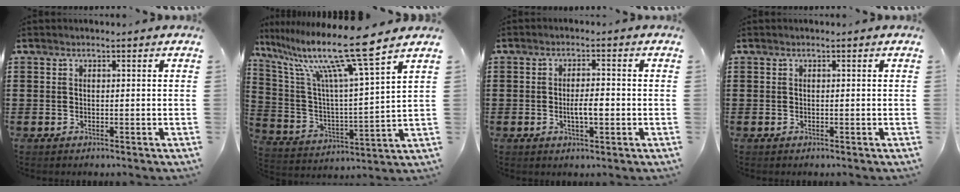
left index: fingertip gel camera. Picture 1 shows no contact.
{"total": 14.7, "force": [10.9, 0.1, 9.9], "torque": [-0.221, -0.069, 0.173]}
{"total": 3.6, "force": [-0.6, 1.1, 3.4], "torque": [-0.060, 0.003, -0.012]}
{"total": 0.0}